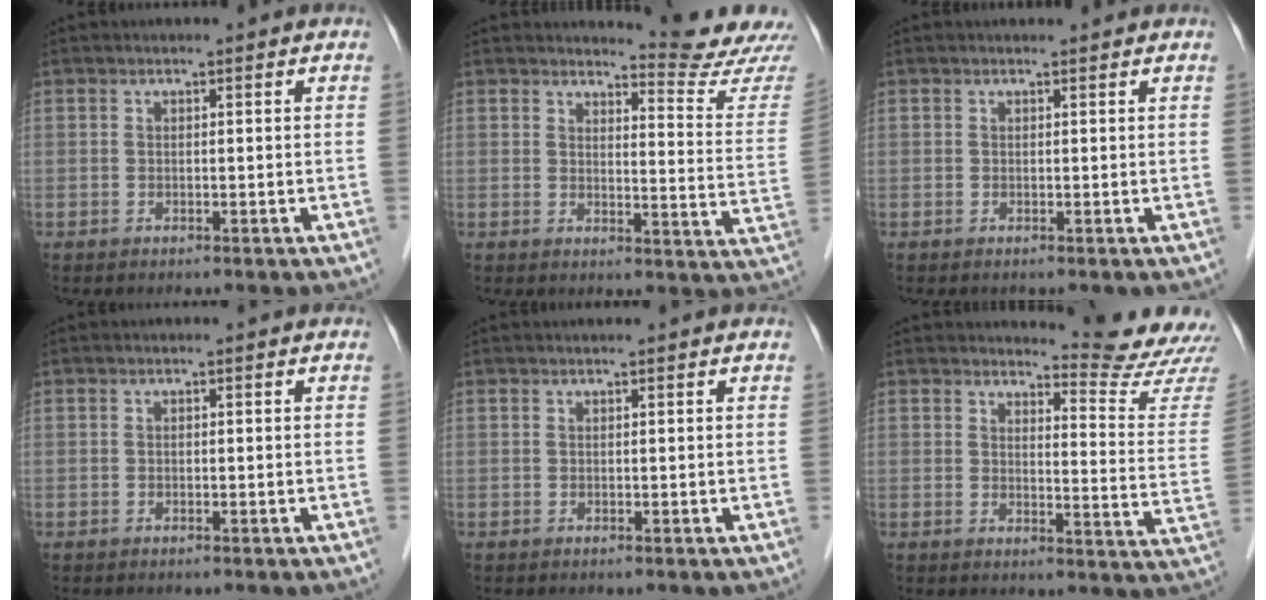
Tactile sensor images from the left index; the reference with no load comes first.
{"total": 10.2, "force": [10.1, -1.7, 0.4], "torque": [-0.009, -0.099, 0.112]}
{"total": 1.5, "force": [1.5, 0.3, 0.2], "torque": [-0.006, 0.013, 0.020]}
{"total": 0.0}
{"total": 0.0}
{"total": 12.0, "force": [11.9, -1.1, 0.8], "torque": [-0.003, -0.115, 0.124]}